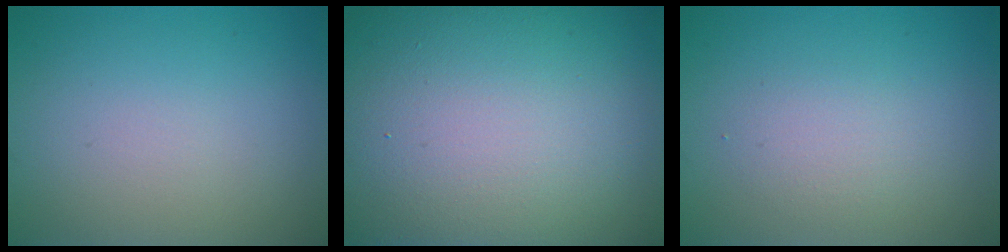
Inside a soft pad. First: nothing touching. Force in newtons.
{"total": 26.6, "press": 26.5, "slide": 1.2}
{"total": 1.7, "press": 1.7, "slide": 0.2}